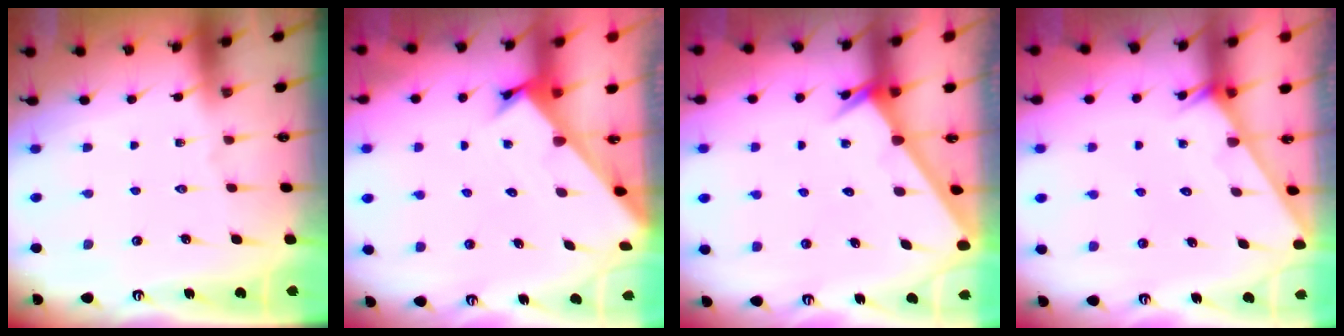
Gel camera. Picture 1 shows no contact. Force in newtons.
{"total": 2.3, "press": 2.3, "slide": 0.2}
{"total": 2.6, "press": 2.6, "slide": 0.0}
{"total": 1.8, "press": 1.8, "slide": 0.1}